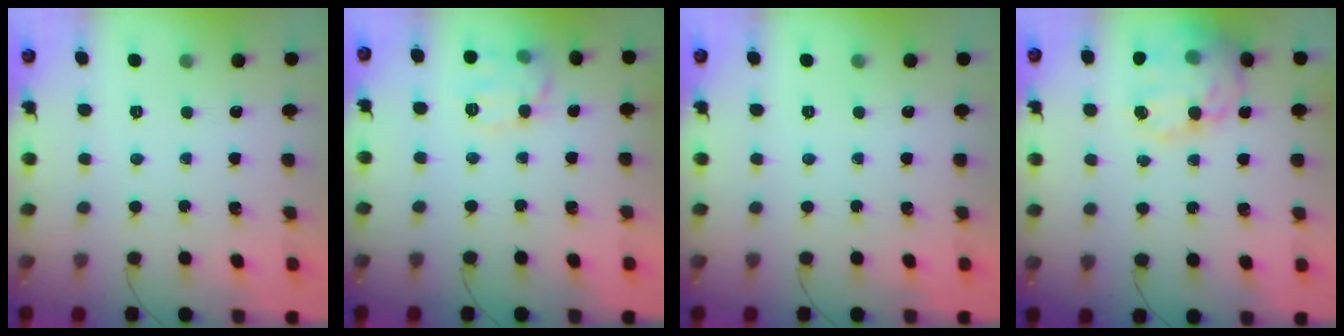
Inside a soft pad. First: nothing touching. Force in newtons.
{"total": 10.8, "press": 10.8, "slide": 0.5}
{"total": 0.0}
{"total": 21.3, "press": 20.8, "slide": 4.4}